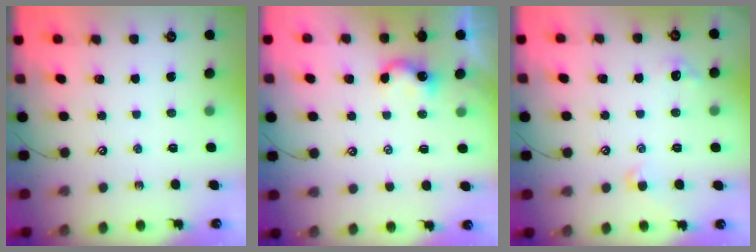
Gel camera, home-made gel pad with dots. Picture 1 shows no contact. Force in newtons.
{"total": 1.8, "press": 1.8, "slide": 0.3}
{"total": 1.4, "press": 1.2, "slide": 0.6}